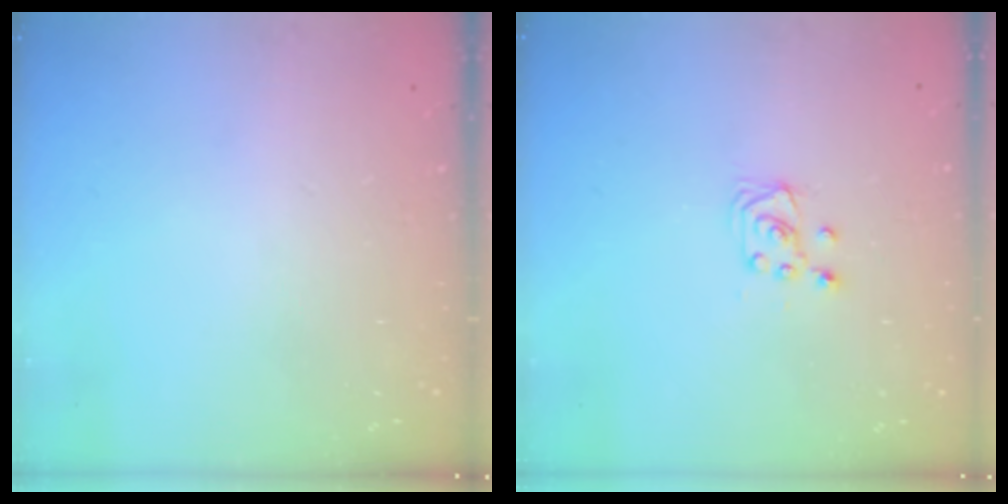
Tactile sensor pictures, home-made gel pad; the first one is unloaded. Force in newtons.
{"total": 4.3, "press": 4.3, "slide": 0.3}